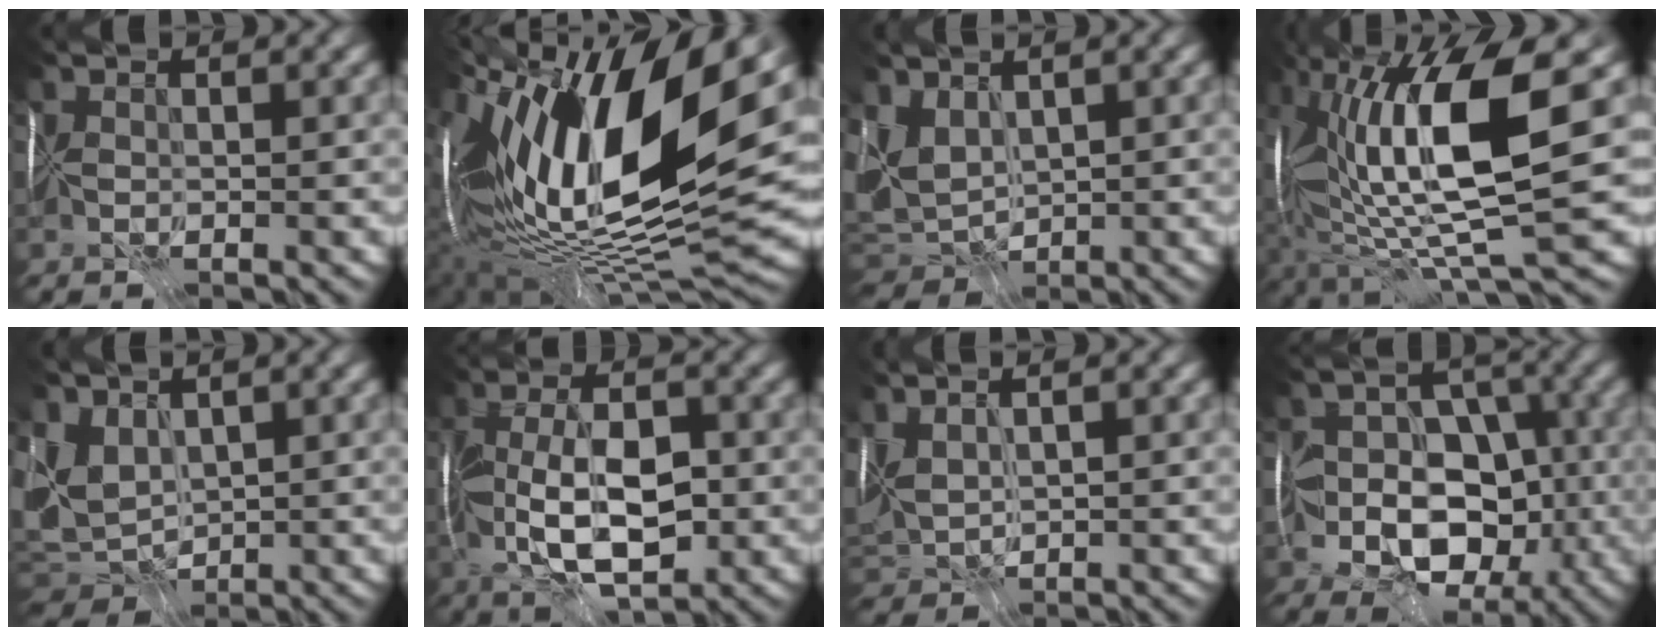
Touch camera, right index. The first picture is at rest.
{"total": 16.4, "force": [5.0, 5.1, 14.7], "torque": [-0.249, 0.010, 0.083]}
{"total": 3.6, "force": [0.5, 2.4, 2.6], "torque": [-0.055, -0.007, 0.011]}
{"total": 12.0, "force": [1.5, 2.5, 11.7], "torque": [-0.201, -0.019, 0.034]}
{"total": 4.5, "force": [0.3, 3.4, 3.0], "torque": [-0.070, -0.013, 0.009]}
{"total": 7.5, "force": [-2.1, 2.6, 6.7], "torque": [-0.108, -0.006, -0.040]}
{"total": 2.3, "force": [1.1, 0.8, 1.8], "torque": [-0.043, 0.002, 0.025]}
{"total": 7.5, "force": [-3.4, 4.9, 4.5], "torque": [-0.023, -0.006, -0.069]}